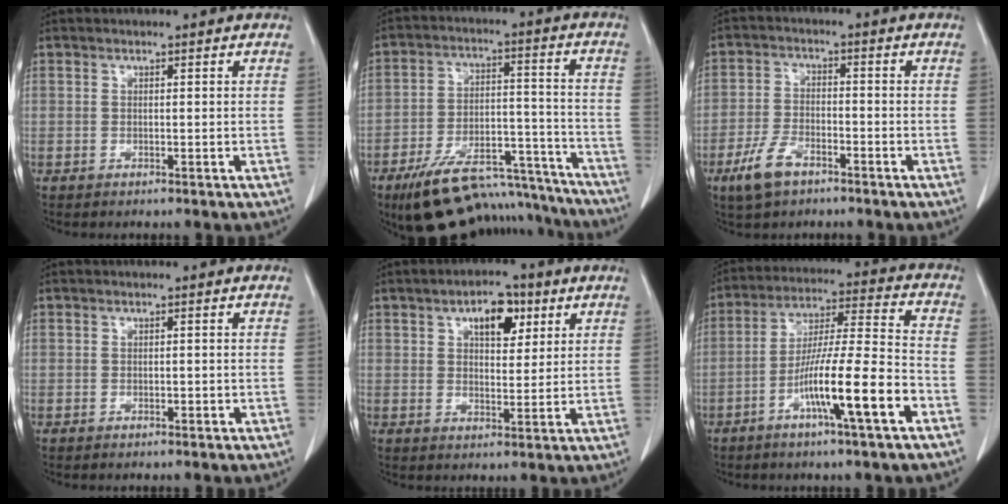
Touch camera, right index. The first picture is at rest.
{"total": 19.6, "force": [-17.3, 5.9, 6.9], "torque": [-0.096, 0.035, -0.256]}
{"total": 6.2, "force": [-3.9, 3.0, 3.9], "torque": [-0.086, -0.002, -0.070]}
{"total": 0.6, "force": [-0.1, 0.4, 0.5], "torque": [-0.007, 0.000, 0.000]}
{"total": 7.6, "force": [3.6, 4.1, 5.3], "torque": [-0.074, 0.015, 0.055]}
{"total": 14.3, "force": [-6.1, 0.1, 12.9], "torque": [-0.229, -0.003, -0.108]}